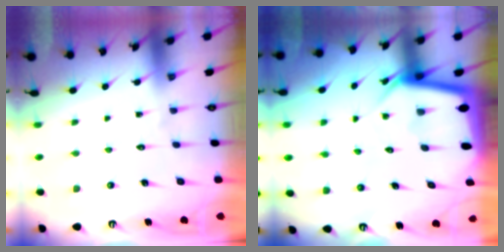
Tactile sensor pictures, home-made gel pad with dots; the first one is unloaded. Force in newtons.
{"total": 5.1, "press": 5.0, "slide": 0.3}